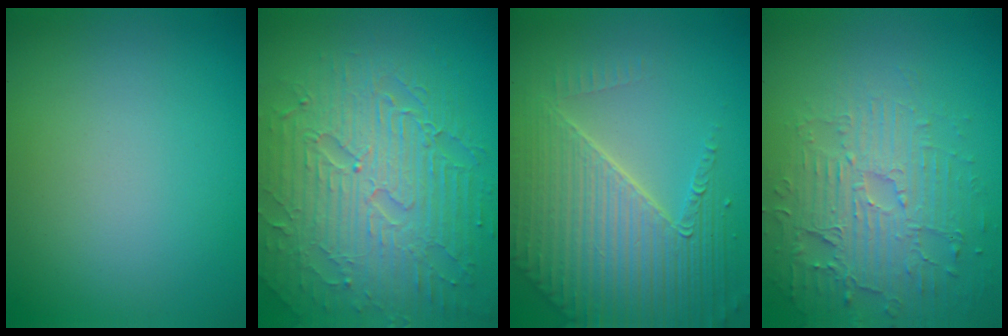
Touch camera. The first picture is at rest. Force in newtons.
{"total": 9.2, "press": 6.3, "slide": 6.7}
{"total": 6.7, "press": 5.3, "slide": 4.1}
{"total": 4.4, "press": 4.0, "slide": 1.7}